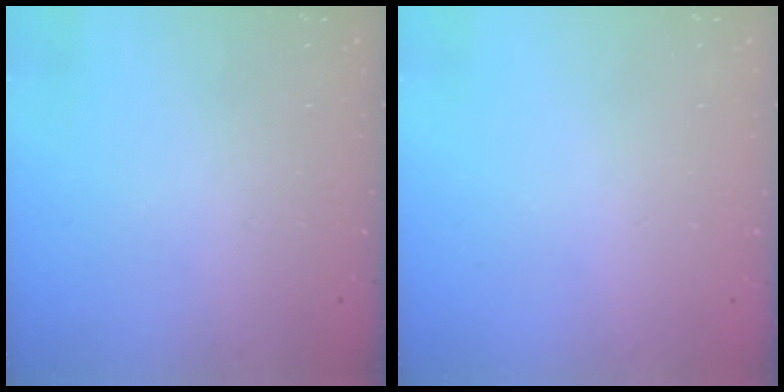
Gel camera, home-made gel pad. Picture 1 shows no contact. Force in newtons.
{"total": 0.6, "press": 0.6, "slide": 0.2}